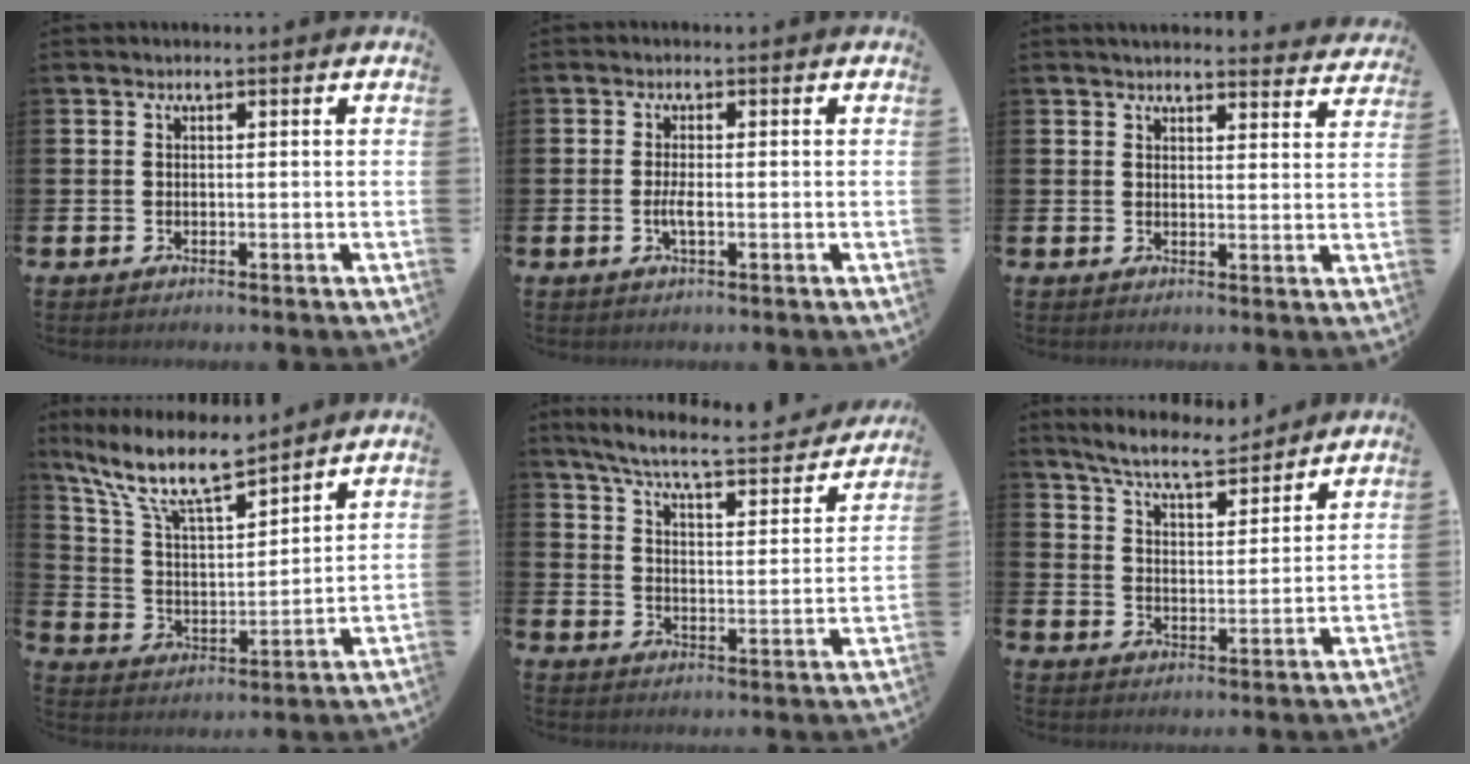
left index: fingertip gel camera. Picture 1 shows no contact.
{"total": 2.0, "force": [-0.5, 0.5, 1.8], "torque": [-0.041, 0.003, -0.009]}
{"total": 3.2, "force": [3.2, 0.3, 0.3], "torque": [-0.005, -0.019, 0.057]}
{"total": 11.2, "force": [9.5, 2.3, 5.5], "torque": [-0.147, -0.044, 0.170]}
{"total": 6.6, "force": [5.9, 0.6, 3.0], "torque": [-0.090, -0.039, 0.096]}
{"total": 7.4, "force": [6.9, 0.9, 2.5], "torque": [-0.077, -0.031, 0.124]}